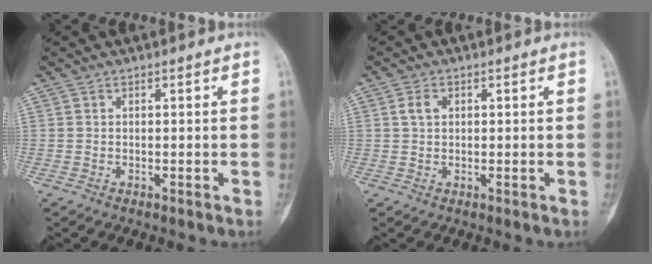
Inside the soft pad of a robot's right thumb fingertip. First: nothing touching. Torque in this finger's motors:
{"motor_torque": [0.01, 0.44, 0.14, -0.04, 0.03]}